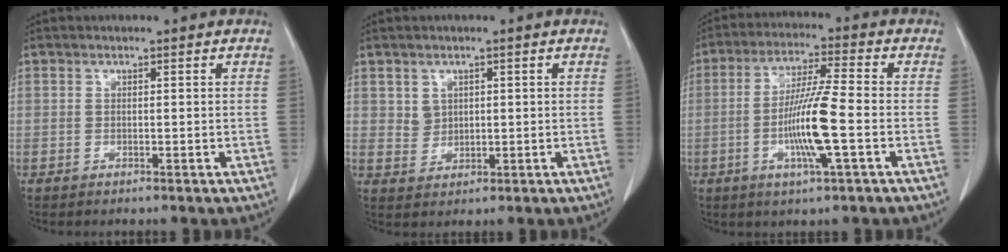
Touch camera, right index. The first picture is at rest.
{"total": 2.6, "force": [1.0, 2.2, 0.8], "torque": [-0.014, 0.000, 0.023]}
{"total": 10.5, "force": [-2.4, -0.2, 10.2], "torque": [-0.199, -0.009, -0.051]}